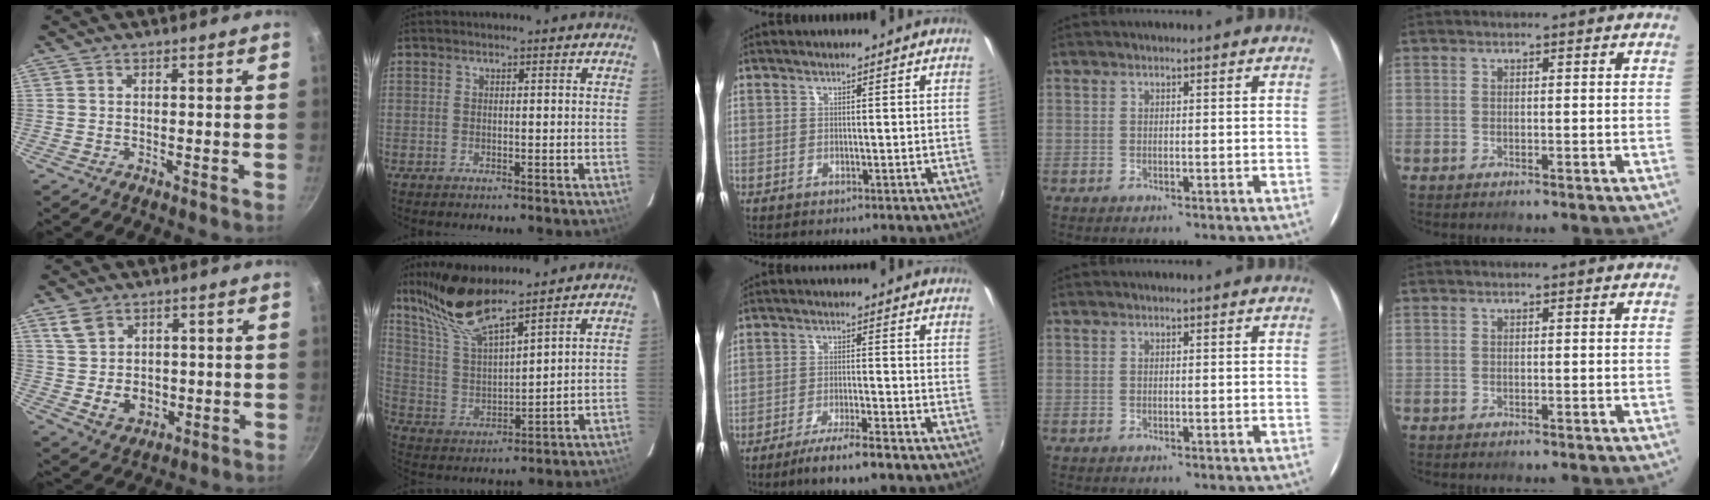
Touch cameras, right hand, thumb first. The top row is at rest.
{"thumb": {"total": 7.8, "force": [1.3, 6.5, 4.1], "torque": [-0.048, -0.004, 0.036]}, "index": {"total": 13.7, "force": [11.1, 1.9, 7.8], "torque": [-0.153, 0.009, 0.225]}, "middle": {"total": 6.4, "force": [-4.8, 0.0, 4.2], "torque": [-0.093, -0.003, -0.083]}}